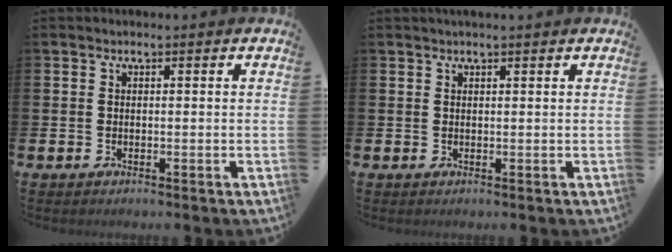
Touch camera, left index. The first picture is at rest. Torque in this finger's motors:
{"motor_torque": [0.47, -0.38, 0.05, 0.08]}